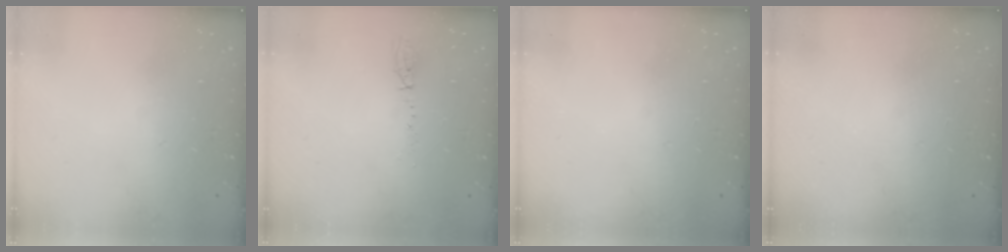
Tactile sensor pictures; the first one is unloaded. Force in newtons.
{"total": 3.9, "press": 3.8, "slide": 0.9}
{"total": 0.0}
{"total": 0.0}